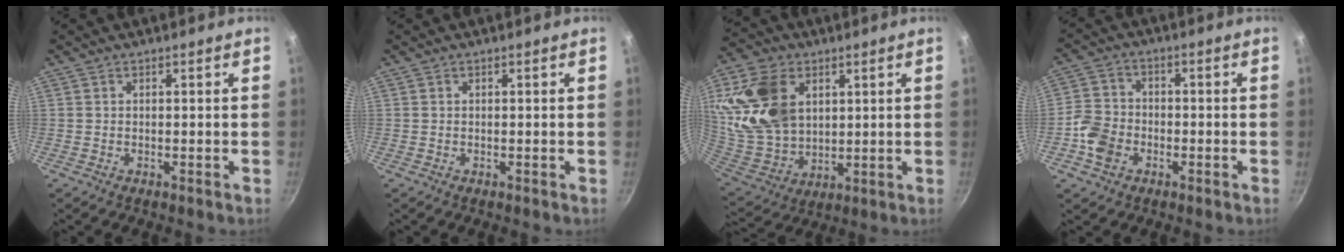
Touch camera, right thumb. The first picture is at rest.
{"total": 0.0}
{"total": 19.6, "force": [5.9, 13.9, 12.5], "torque": [-0.231, -0.021, 0.124]}
{"total": 7.0, "force": [-2.7, 5.6, 3.3], "torque": [-0.050, 0.022, -0.061]}